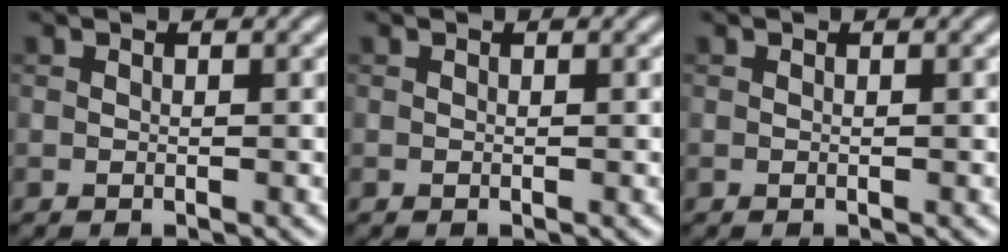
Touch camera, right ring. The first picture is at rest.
{"total": 0.0}
{"total": 0.0}